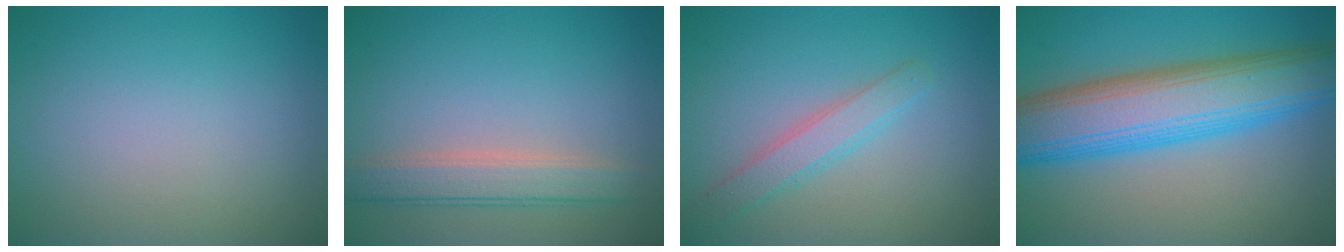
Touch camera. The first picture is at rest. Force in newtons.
{"total": 3.3, "press": 3.3, "slide": 0.3}
{"total": 2.5, "press": 2.5, "slide": 0.1}
{"total": 10.5, "press": 10.5, "slide": 0.2}